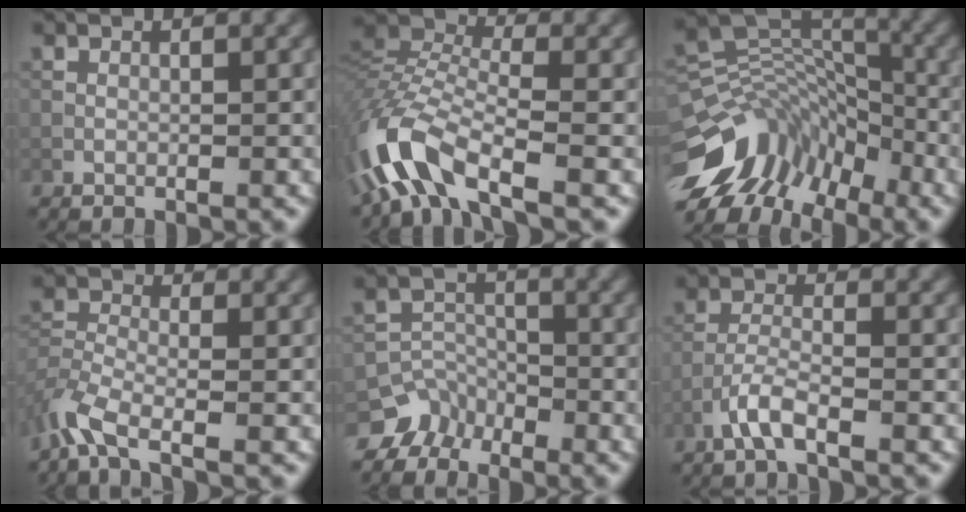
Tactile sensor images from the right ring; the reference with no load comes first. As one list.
[{"total": 8.8, "force": [-5.2, 3.5, 6.2], "torque": [-0.136, 0.004, -0.116]}, {"total": 12.2, "force": [-7.5, 7.4, 6.0], "torque": [-0.111, 0.039, -0.134]}, {"total": 4.1, "force": [-3.0, 1.1, 2.5], "torque": [-0.062, -0.007, -0.076]}, {"total": 5.0, "force": [-4.2, 2.8, 0.2], "torque": [0.022, 0.001, -0.063]}, {"total": 2.6, "force": [-1.7, 0.4, 1.9], "torque": [-0.044, 0.007, -0.043]}]